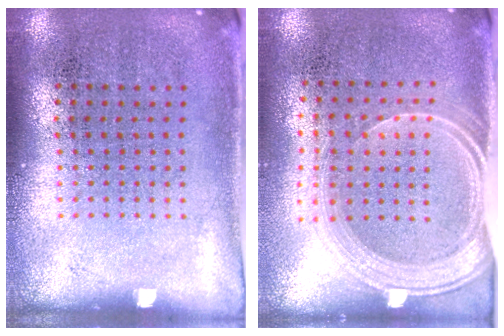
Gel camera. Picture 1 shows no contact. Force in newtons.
{"total": 2.0, "press": 1.7, "slide": 1.1}